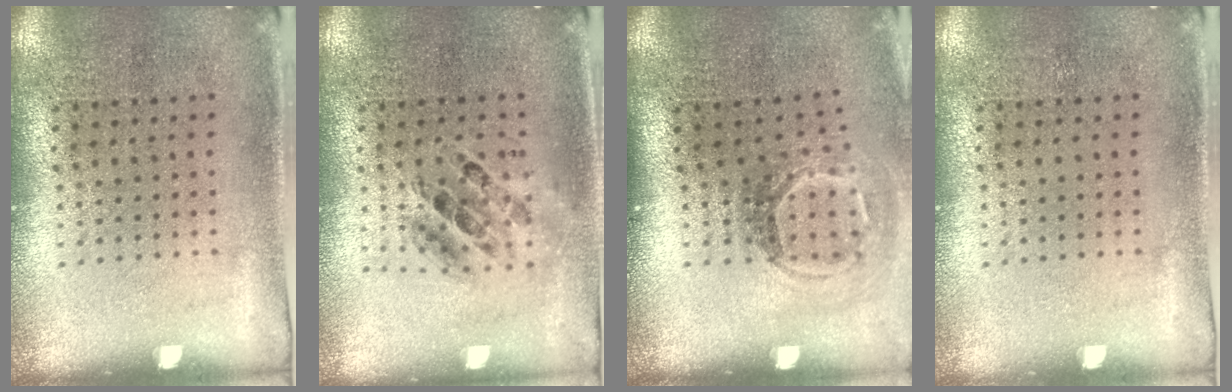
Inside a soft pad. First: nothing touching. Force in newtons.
{"total": 0.8, "press": 0.8, "slide": 0.1}
{"total": 1.8, "press": 1.2, "slide": 1.3}
{"total": 0.0}